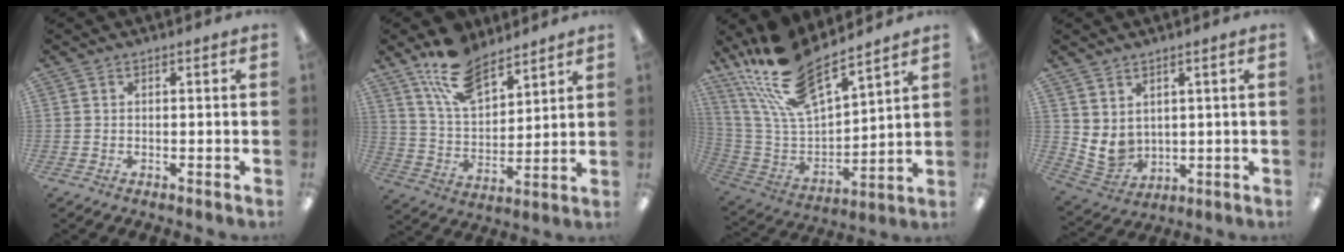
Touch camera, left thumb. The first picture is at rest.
{"total": 14.5, "force": [10.7, 6.9, 6.9], "torque": [-0.135, -0.051, 0.200]}
{"total": 20.6, "force": [16.6, 6.7, 10.2], "torque": [-0.228, -0.104, 0.300]}
{"total": 5.8, "force": [2.5, 4.8, 2.2], "torque": [-0.058, -0.022, 0.054]}